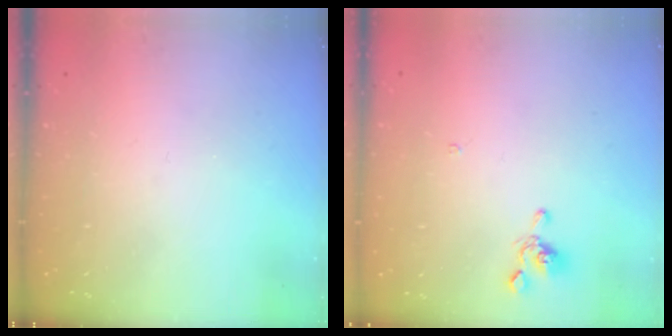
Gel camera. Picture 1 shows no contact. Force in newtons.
{"total": 0.8, "press": 0.5, "slide": 0.7}